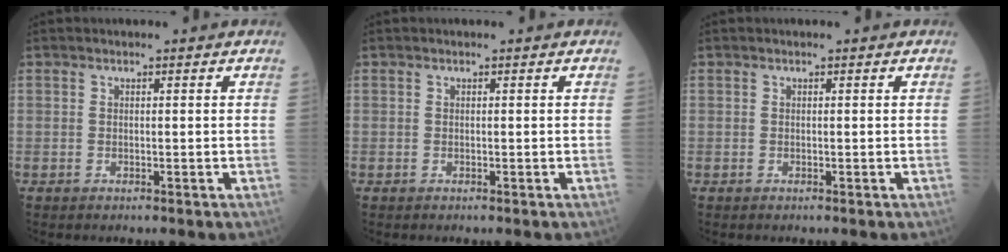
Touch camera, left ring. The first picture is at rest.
{"total": 0.0}
{"total": 0.0}